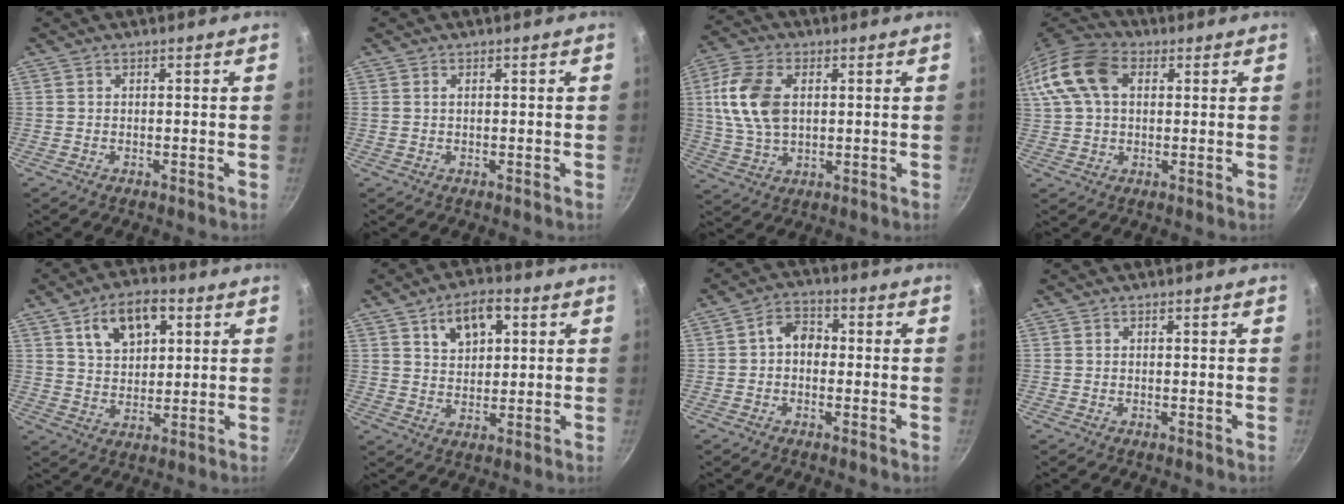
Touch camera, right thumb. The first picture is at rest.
{"total": 0.6, "force": [0.2, 0.4, 0.4], "torque": [-0.008, 0.002, 0.004]}
{"total": 12.5, "force": [2.2, 7.9, 9.5], "torque": [-0.179, 0.003, 0.039]}
{"total": 16.2, "force": [4.6, 10.8, 11.2], "torque": [-0.231, 0.027, 0.070]}
{"total": 11.1, "force": [4.4, 6.8, 7.6], "torque": [-0.098, -0.002, 0.078]}
{"total": 8.9, "force": [3.6, 5.4, 6.1], "torque": [-0.078, -0.001, 0.060]}
{"total": 4.9, "force": [-0.3, 3.7, 3.2], "torque": [-0.035, 0.016, -0.016]}
{"total": 0.0}